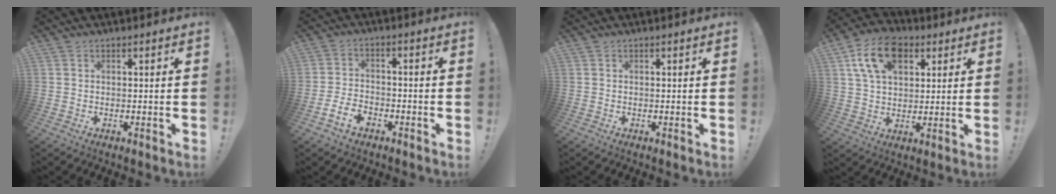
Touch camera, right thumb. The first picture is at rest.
{"total": 6.3, "force": [-4.1, 3.5, 3.2], "torque": [-0.071, 0.011, -0.075]}
{"total": 0.0}
{"total": 14.4, "force": [6.2, 9.4, 9.0], "torque": [-0.143, -0.009, 0.119]}